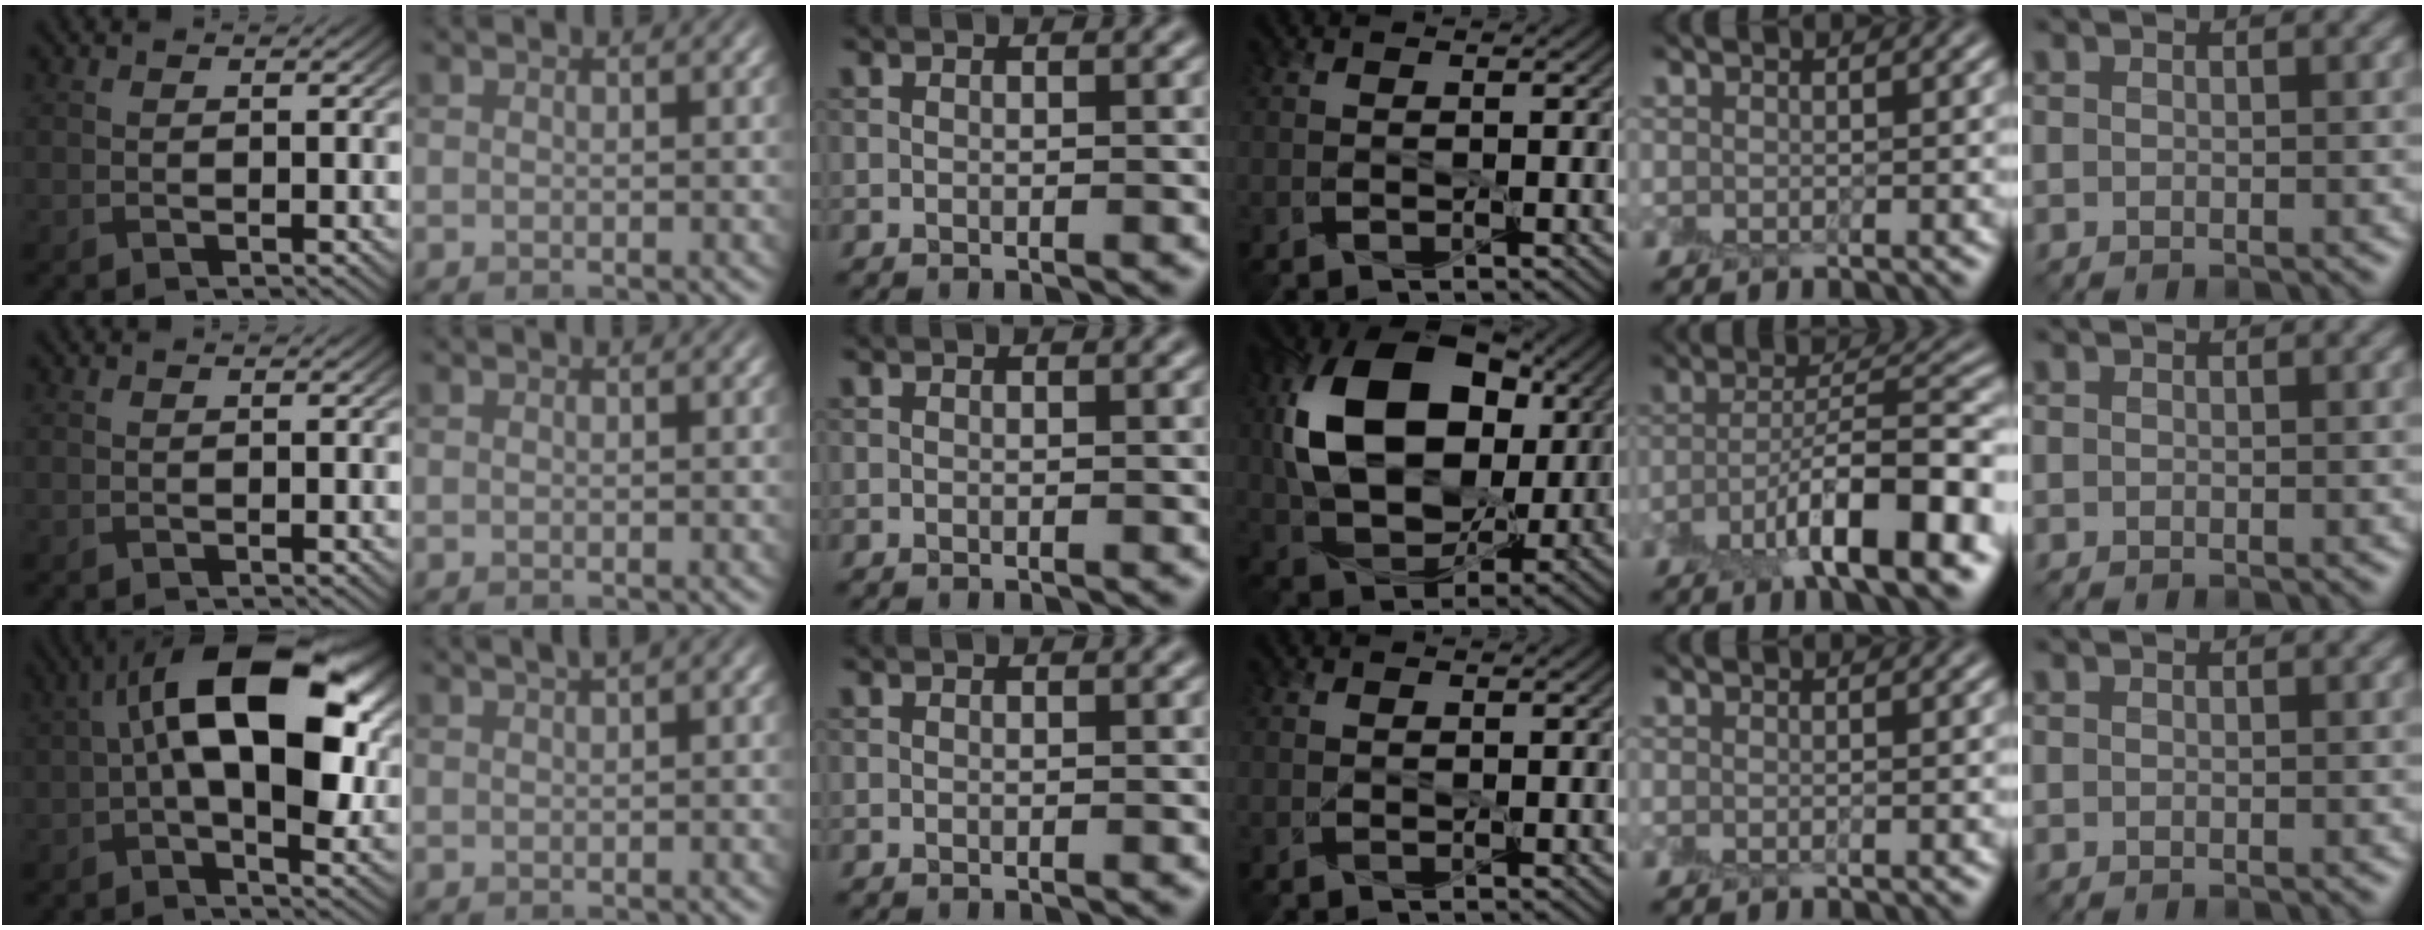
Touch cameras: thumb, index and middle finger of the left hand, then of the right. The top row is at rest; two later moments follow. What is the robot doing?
{"motion": "peel", "object": "envelope seal"}